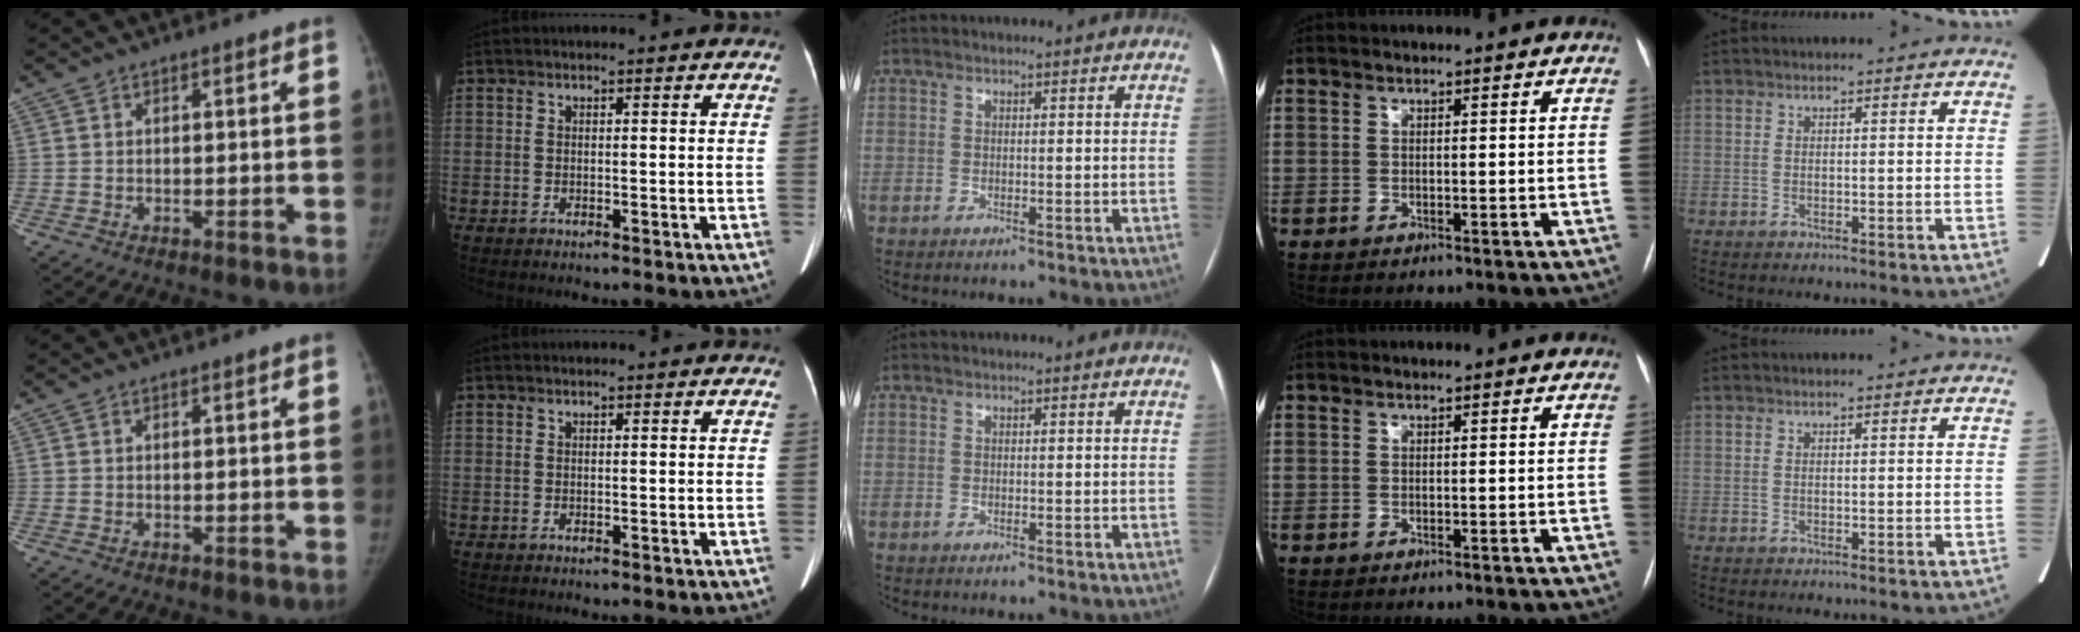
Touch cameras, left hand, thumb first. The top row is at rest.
{}